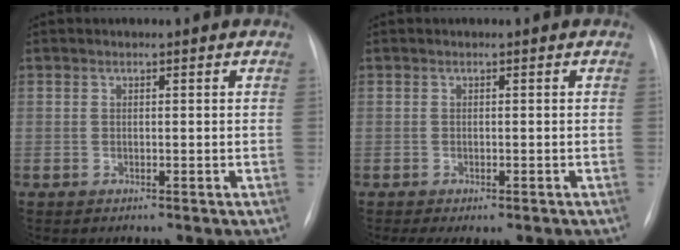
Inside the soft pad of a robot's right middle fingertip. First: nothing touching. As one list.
[{"total": 3.6, "force": [-2.6, 1.3, 2.1], "torque": [-0.026, -0.007, -0.031]}]